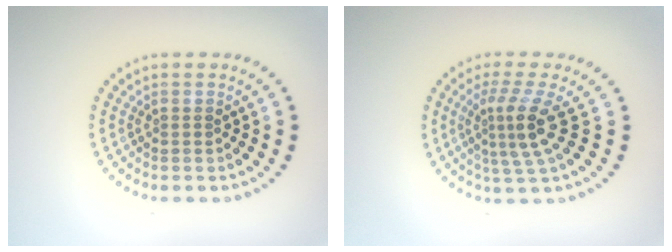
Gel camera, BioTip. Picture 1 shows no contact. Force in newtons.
{"total": 3.6, "press": 2.6, "slide": 2.5}